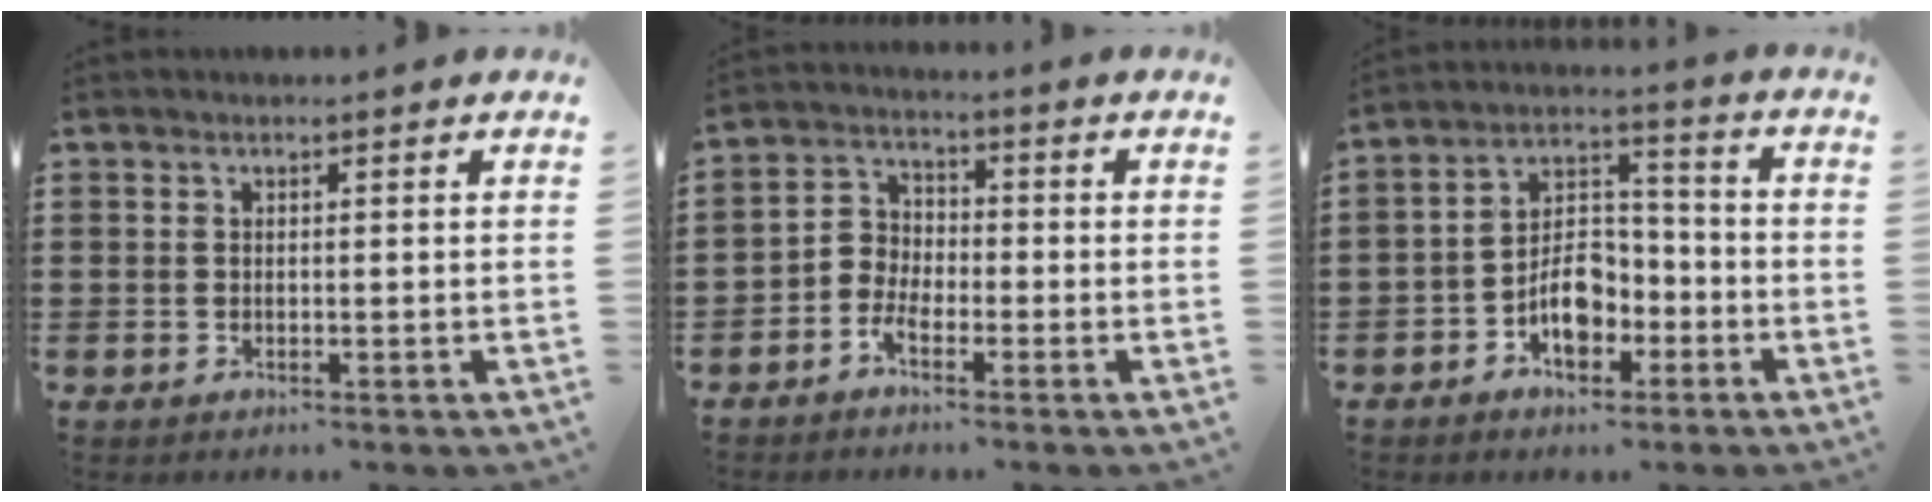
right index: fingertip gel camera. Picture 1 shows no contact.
{"total": 3.3, "force": [-2.5, 2.0, 0.9], "torque": [-0.030, 0.009, -0.054]}
{"total": 7.2, "force": [-3.3, 4.4, 4.6], "torque": [-0.076, 0.015, -0.062]}